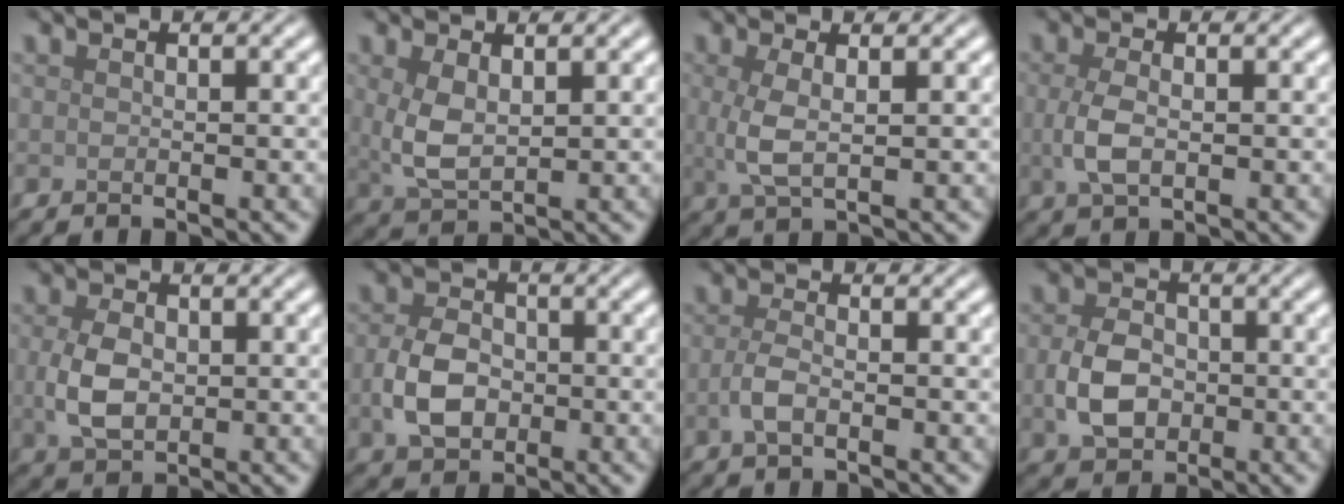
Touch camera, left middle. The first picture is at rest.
{"total": 3.3, "force": [0.7, 1.7, 2.8], "torque": [-0.069, -0.002, 0.020]}
{"total": 2.9, "force": [0.4, 0.9, 2.7], "torque": [-0.064, -0.002, 0.008]}
{"total": 2.9, "force": [-0.1, 1.5, 2.5], "torque": [-0.065, -0.004, -0.002]}
{"total": 3.9, "force": [-0.1, 2.7, 2.9], "torque": [-0.069, -0.002, 0.001]}
{"total": 4.5, "force": [-0.8, 3.3, 3.0], "torque": [-0.065, -0.004, -0.018]}
{"total": 2.1, "force": [-0.6, 0.9, 1.8], "torque": [-0.042, -0.002, -0.017]}
{"total": 4.4, "force": [-0.7, 3.3, 2.9], "torque": [-0.064, -0.004, -0.015]}